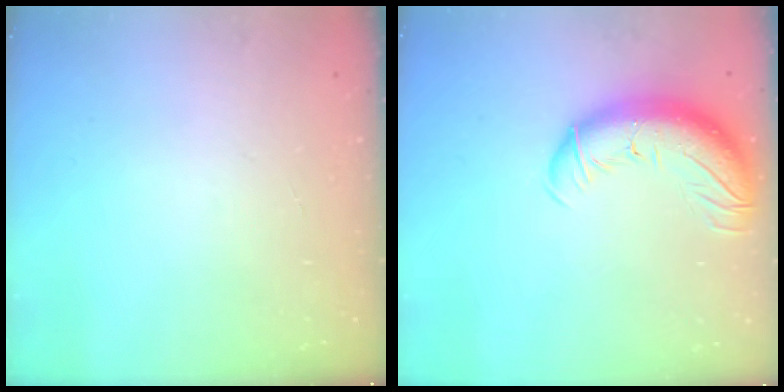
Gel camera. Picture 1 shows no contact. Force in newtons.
{"total": 14.0, "press": 13.6, "slide": 3.5}